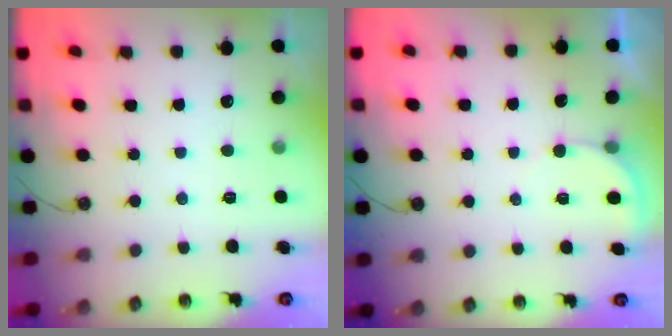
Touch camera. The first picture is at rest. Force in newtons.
{"total": 2.9, "press": 2.9, "slide": 0.2}